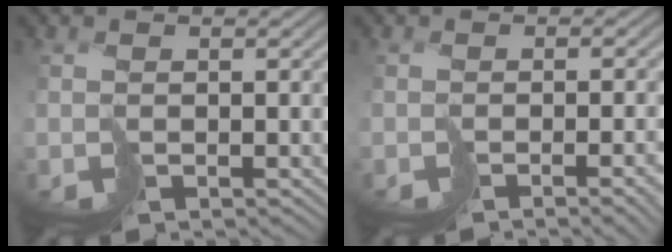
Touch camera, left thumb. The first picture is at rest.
{"total": 4.2, "force": [-2.6, 0.9, 3.2], "torque": [-0.037, -0.011, -0.030]}